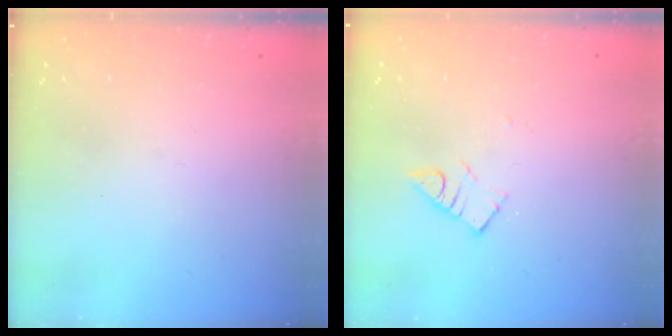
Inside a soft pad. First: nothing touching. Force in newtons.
{"total": 4.2, "press": 4.2, "slide": 0.6}